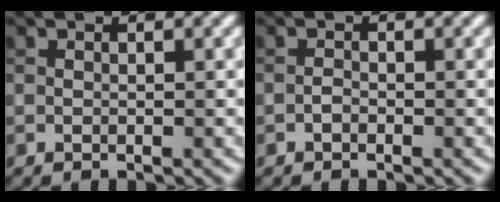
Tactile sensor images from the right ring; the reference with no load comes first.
{"total": 0.6, "force": [-0.4, 0.3, 0.4], "torque": [-0.007, 0.001, -0.008]}